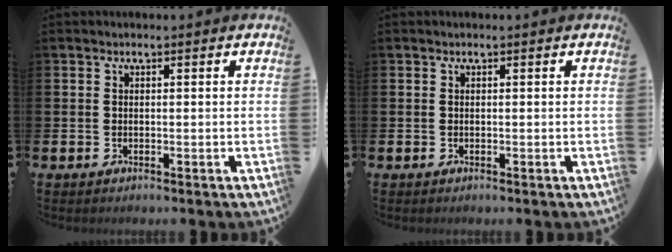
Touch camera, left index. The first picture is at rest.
{"total": 0.0}